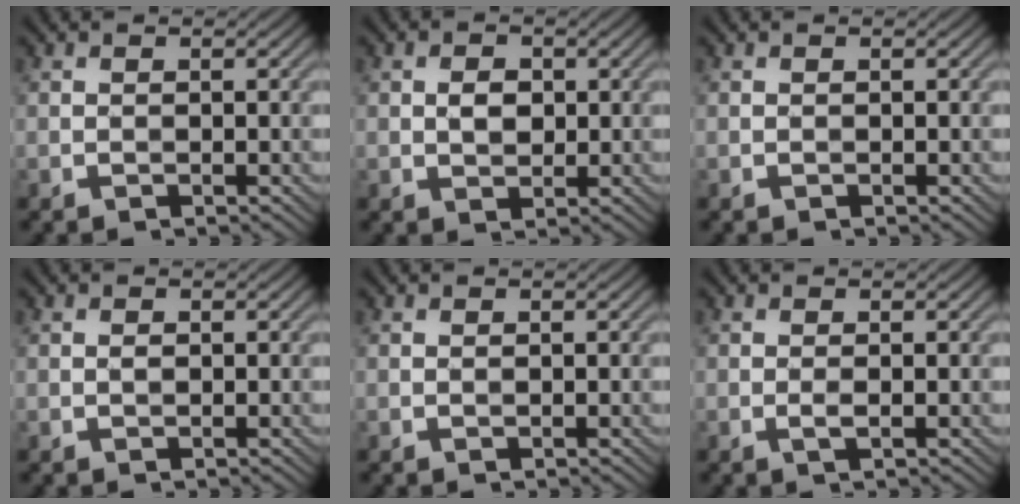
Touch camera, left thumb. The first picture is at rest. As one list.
[{"total": 2.5, "force": [0.3, 1.8, 1.7], "torque": [-0.034, -0.001, 0.004]}, {"total": 0.0}, {"total": 0.6, "force": [0.0, 0.4, 0.5], "torque": [-0.009, 0.000, 0.000]}, {"total": 0.0}, {"total": 1.0, "force": [-0.2, 0.2, 1.0], "torque": [-0.022, -0.002, -0.006]}]